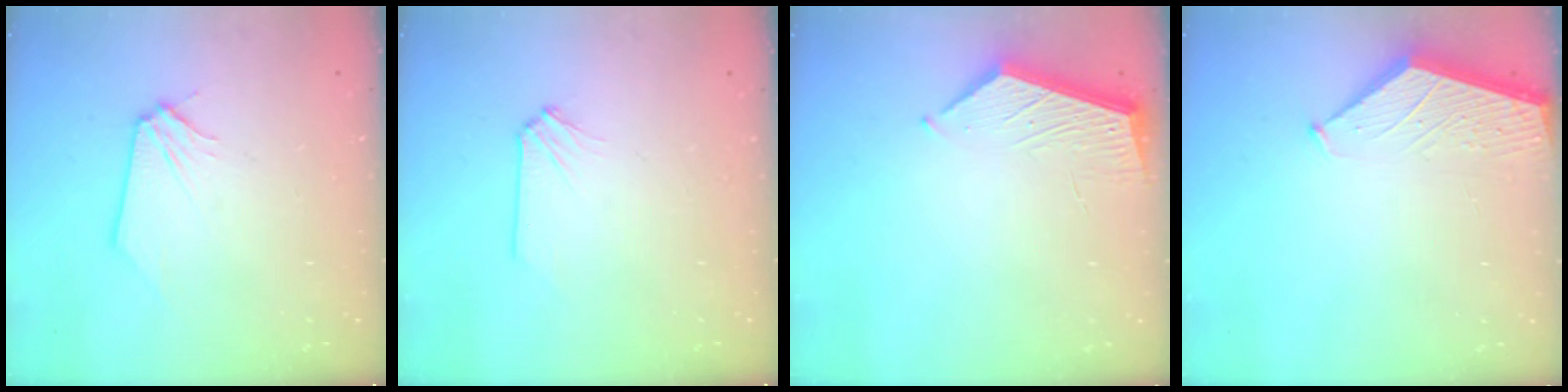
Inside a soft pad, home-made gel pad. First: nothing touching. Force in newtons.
{"total": 0.0}
{"total": 6.0, "press": 6.0, "slide": 0.5}
{"total": 2.4, "press": 2.4, "slide": 0.3}